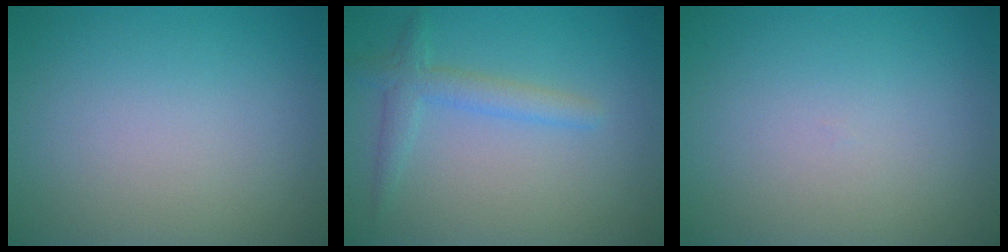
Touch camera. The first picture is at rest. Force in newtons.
{"total": 2.4, "press": 2.4, "slide": 0.2}
{"total": 0.0}